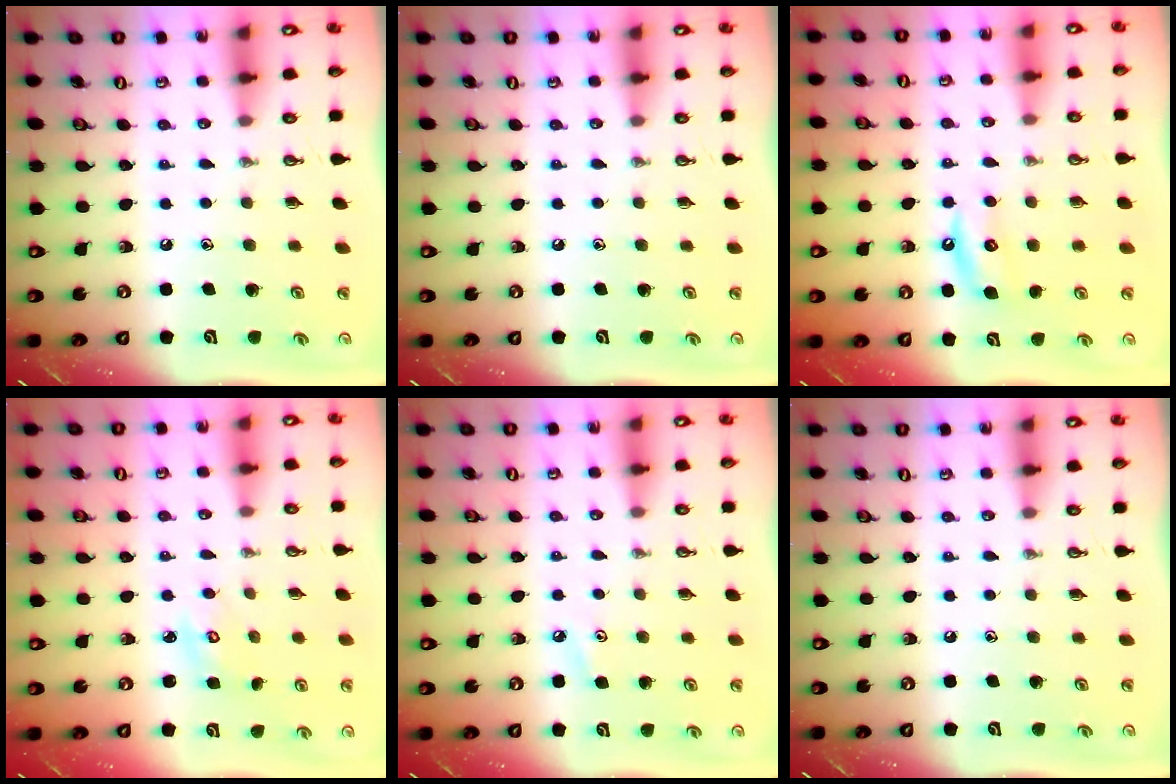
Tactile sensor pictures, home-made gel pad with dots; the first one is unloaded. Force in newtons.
{"total": 0.0}
{"total": 5.4, "press": 5.4, "slide": 0.4}
{"total": 2.6, "press": 2.6, "slide": 0.2}
{"total": 3.6, "press": 3.6, "slide": 0.5}
{"total": 0.0}